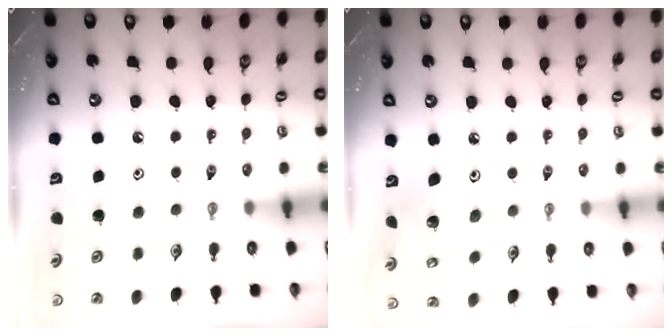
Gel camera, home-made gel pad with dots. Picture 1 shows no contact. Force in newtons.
{"total": 6.0, "press": 5.5, "slide": 2.4}